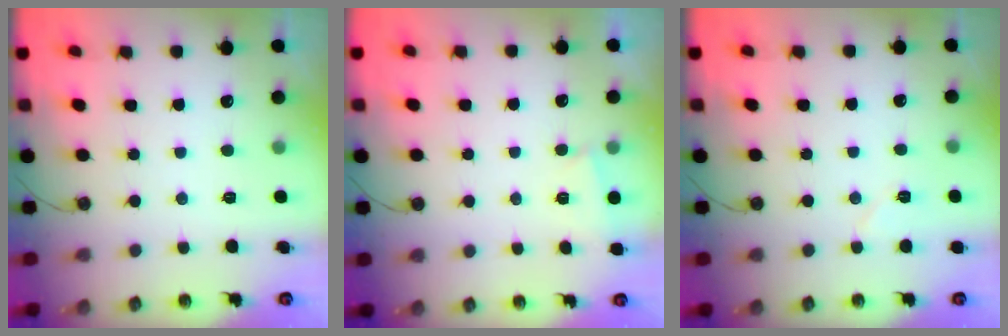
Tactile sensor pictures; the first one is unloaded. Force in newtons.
{"total": 1.5, "press": 1.4, "slide": 0.4}
{"total": 5.4, "press": 4.5, "slide": 2.9}